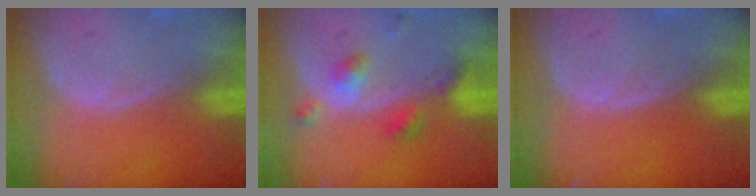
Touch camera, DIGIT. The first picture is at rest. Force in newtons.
{"total": 5.3, "press": 4.6, "slide": 2.7}
{"total": 0.6, "press": 0.6, "slide": 0.0}